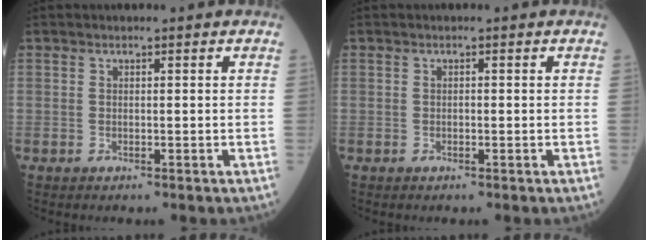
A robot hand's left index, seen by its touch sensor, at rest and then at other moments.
{"total": 0.0}